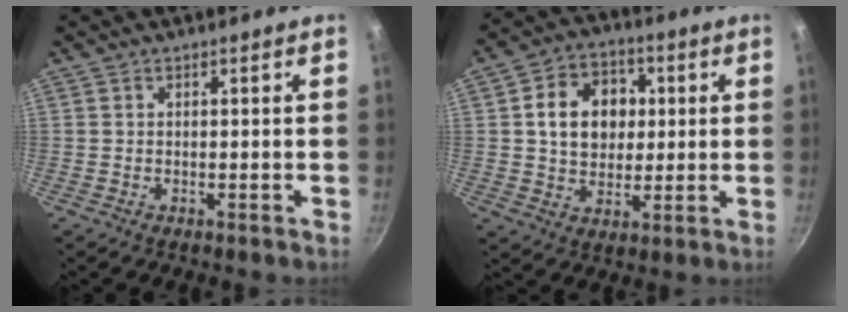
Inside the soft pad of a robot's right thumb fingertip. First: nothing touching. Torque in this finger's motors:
{"motor_torque": [-0.66, 1.05, 0.29, 0.02, 0.11]}